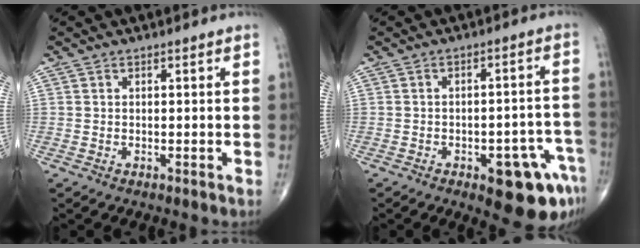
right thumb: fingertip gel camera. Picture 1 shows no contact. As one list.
[{"total": 12.5, "force": [-6.2, 4.9, 9.7], "torque": [-0.084, 0.042, -0.068]}]